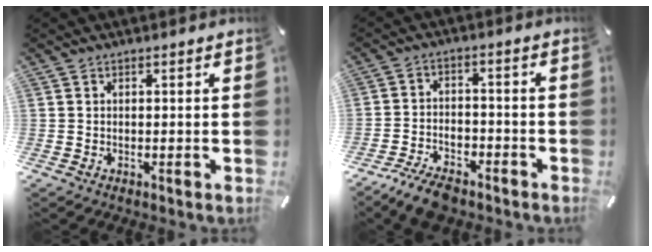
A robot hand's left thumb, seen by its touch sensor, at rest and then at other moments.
{"total": 7.4, "force": [-6.0, 3.2, 3.0], "torque": [-0.057, 0.031, -0.112]}